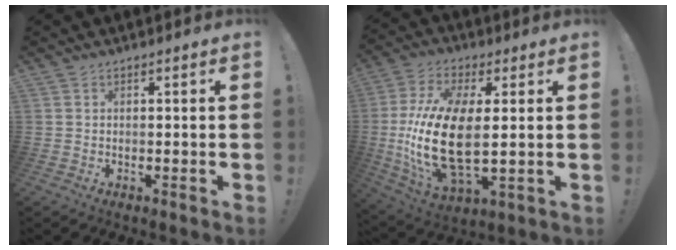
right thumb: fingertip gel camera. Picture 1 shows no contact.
{"total": 21.7, "force": [0.3, 10.0, 19.2], "torque": [-0.397, -0.018, 0.010]}